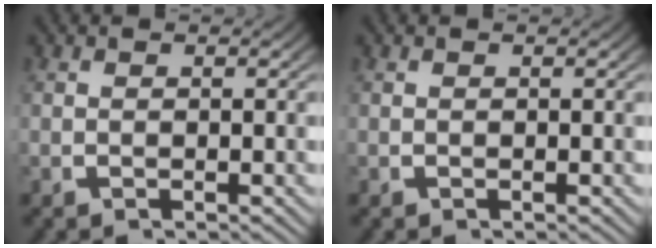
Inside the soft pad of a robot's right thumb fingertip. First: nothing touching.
{"total": 0.0}